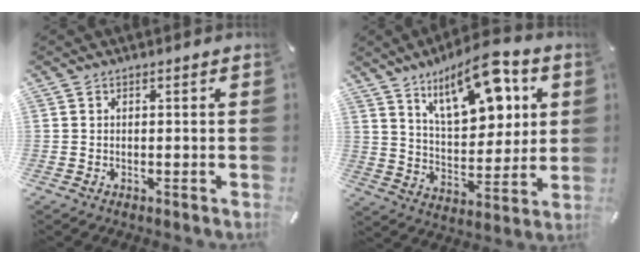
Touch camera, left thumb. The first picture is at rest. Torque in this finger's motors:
{"motor_torque": [2.00, 2.00, 0.76, -0.66, 0.52]}